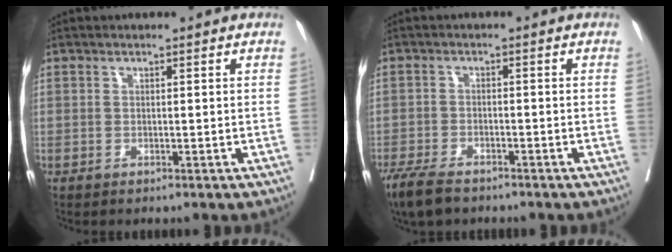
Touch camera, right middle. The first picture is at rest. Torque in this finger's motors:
{"motor_torque": [0.67, -0.67, 0.16, 0.08]}